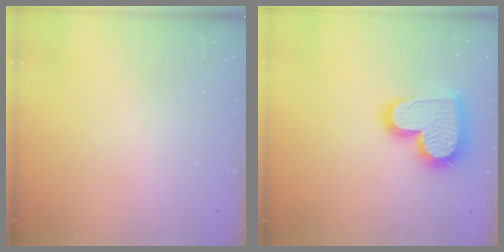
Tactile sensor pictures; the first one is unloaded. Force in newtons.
{"total": 17.9, "press": 17.8, "slide": 1.3}